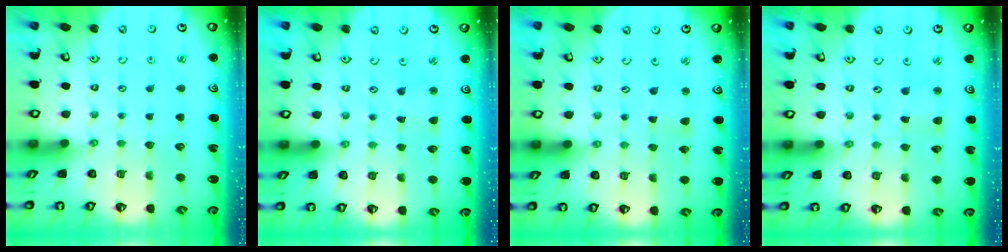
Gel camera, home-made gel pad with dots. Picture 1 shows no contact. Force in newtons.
{"total": 1.8, "press": 1.8, "slide": 0.4}
{"total": 2.7, "press": 2.7, "slide": 0.3}
{"total": 2.7, "press": 2.7, "slide": 0.3}